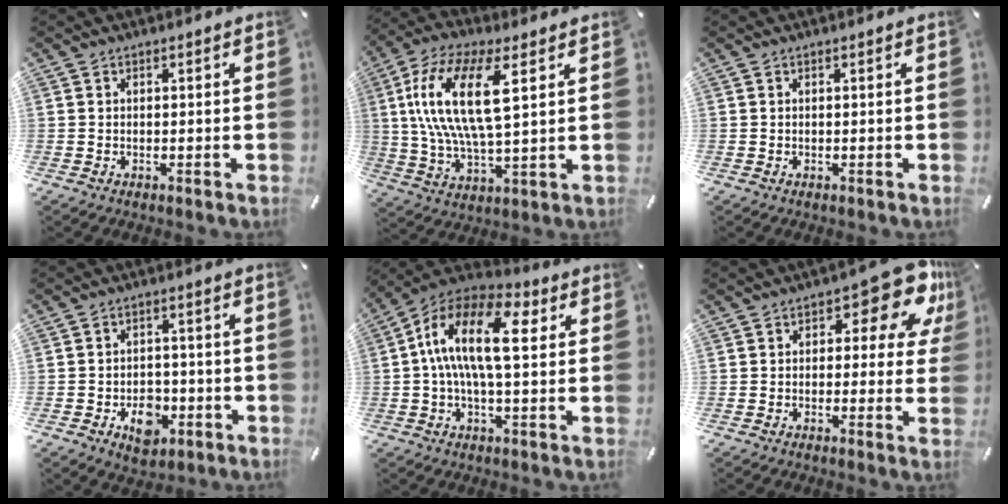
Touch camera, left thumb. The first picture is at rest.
{"total": 17.1, "force": [5.4, 6.3, 15.0], "torque": [-0.326, -0.001, 0.087]}
{"total": 0.0}
{"total": 7.9, "force": [-3.0, 5.8, 4.6], "torque": [-0.049, 0.012, -0.048]}
{"total": 14.8, "force": [2.6, 6.2, 13.2], "torque": [-0.268, -0.006, 0.042]}
{"total": 11.7, "force": [6.1, 5.3, 8.4], "torque": [-0.099, -0.040, 0.102]}